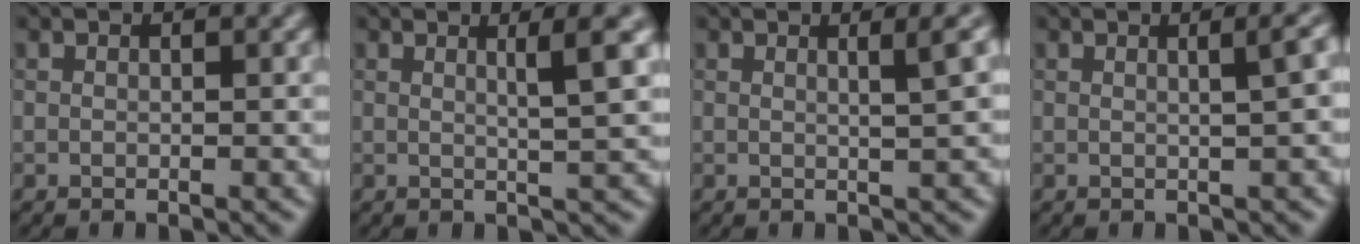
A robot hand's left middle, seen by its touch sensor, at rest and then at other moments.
{"total": 3.4, "force": [1.2, 0.6, 3.1], "torque": [-0.037, 0.005, 0.016]}
{"total": 2.8, "force": [1.0, 0.7, 2.5], "torque": [-0.025, 0.008, 0.005]}
{"total": 3.2, "force": [0.9, 1.1, 2.8], "torque": [-0.020, 0.013, 0.002]}